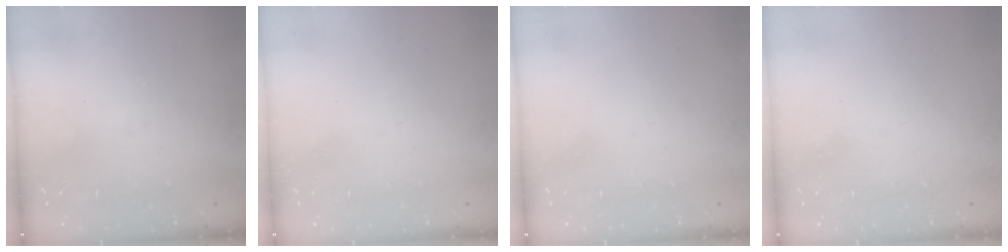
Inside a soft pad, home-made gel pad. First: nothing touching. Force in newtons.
{"total": 0.0}
{"total": 0.0}
{"total": 0.0}